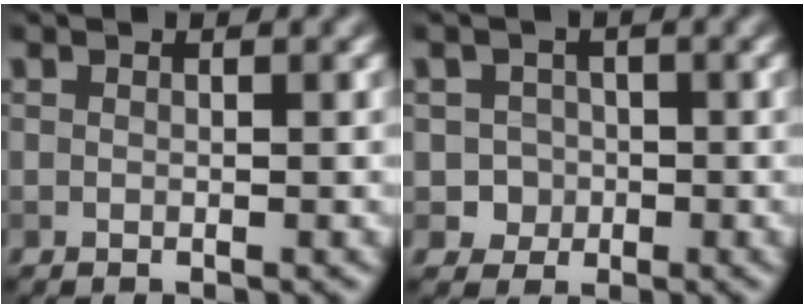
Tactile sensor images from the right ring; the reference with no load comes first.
{"total": 2.3, "force": [-0.5, 2.2, 0.2], "torque": [0.015, 0.005, -0.012]}